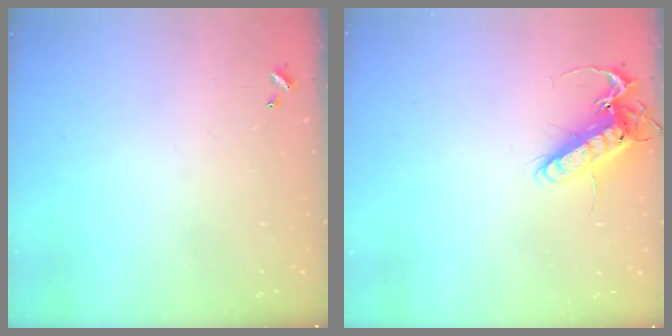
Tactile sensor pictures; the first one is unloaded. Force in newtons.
{"total": 14.4, "press": 14.2, "slide": 2.2}